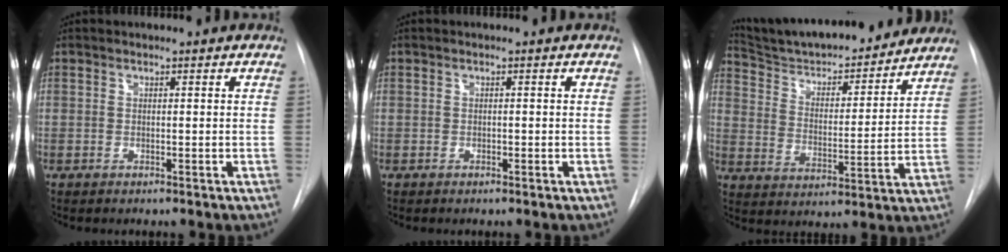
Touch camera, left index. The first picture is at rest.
{"total": 0.0}
{"total": 20.9, "force": [19.3, 3.6, 7.2], "torque": [-0.110, -0.002, 0.287]}